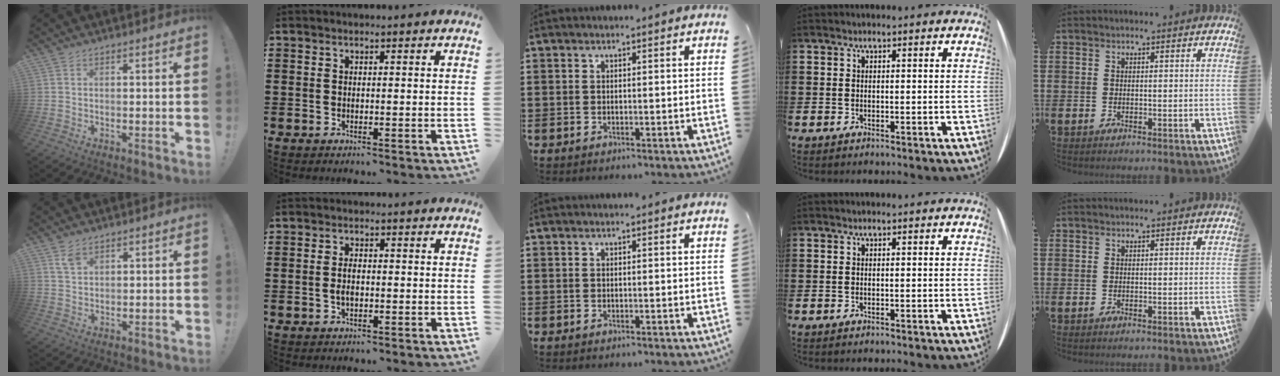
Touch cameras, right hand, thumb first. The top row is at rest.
{"thumb": {"total": 3.7, "force": [2.5, 2.0, 2.0], "torque": [-0.029, -0.011, 0.046]}, "index": {"total": 2.2, "force": [-0.3, 1.2, 1.9], "torque": [-0.037, 0.002, -0.005]}}